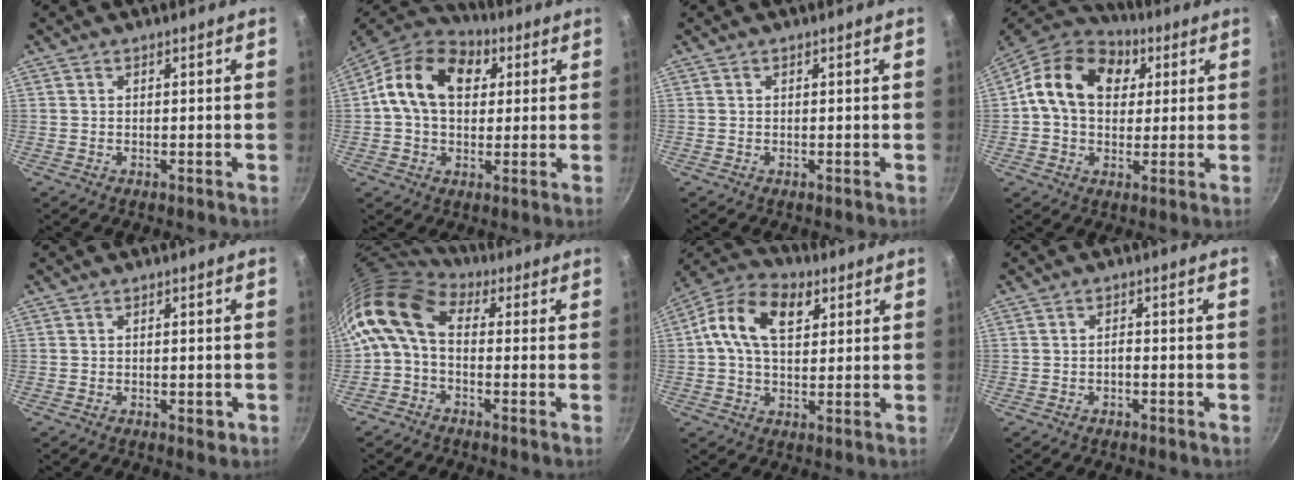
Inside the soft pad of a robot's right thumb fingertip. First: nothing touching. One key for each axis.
{"total": 16.3, "fx": 4.0, "fy": 11.6, "fz": 10.6, "tx": -0.161, "ty": 0.018, "tz": 0.050}
{"total": 0.0}
{"total": 17.2, "fx": 4.5, "fy": 12.8, "fz": 10.5, "tx": -0.161, "ty": 0.018, "tz": 0.060}
{"total": 2.1, "fx": -0.7, "fy": 1.0, "fz": 1.6, "tx": -0.021, "ty": 0.001, "tz": -0.007}
{"total": 10.6, "fx": 0.5, "fy": 6.8, "fz": 8.0, "tx": -0.155, "ty": 0.027, "tz": -0.012}
{"total": 12.9, "fx": 3.8, "fy": 8.1, "fz": 9.3, "tx": -0.150, "ty": 0.013, "tz": 0.049}
{"total": 1.1, "fx": -0.7, "fy": 0.5, "fz": 0.8, "tx": -0.010, "ty": 0.011, "tz": -0.012}